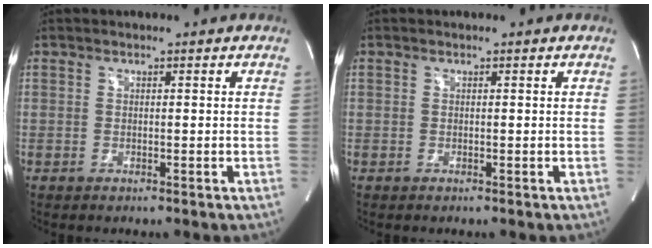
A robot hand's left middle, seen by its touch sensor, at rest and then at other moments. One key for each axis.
{"total": 0.0}